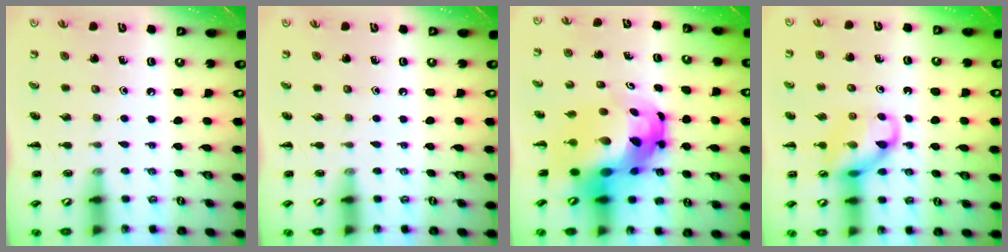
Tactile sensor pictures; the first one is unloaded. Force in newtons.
{"total": 0.0}
{"total": 12.7, "press": 12.2, "slide": 3.6}
{"total": 11.3, "press": 11.2, "slide": 1.6}